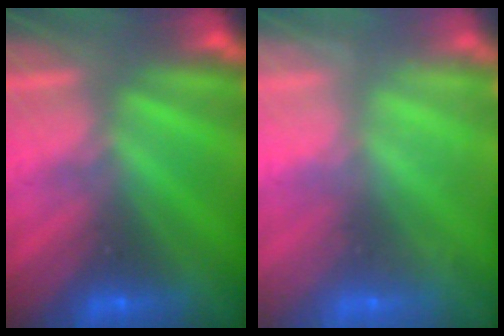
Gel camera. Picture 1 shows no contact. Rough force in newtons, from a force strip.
{"total": 2.4}